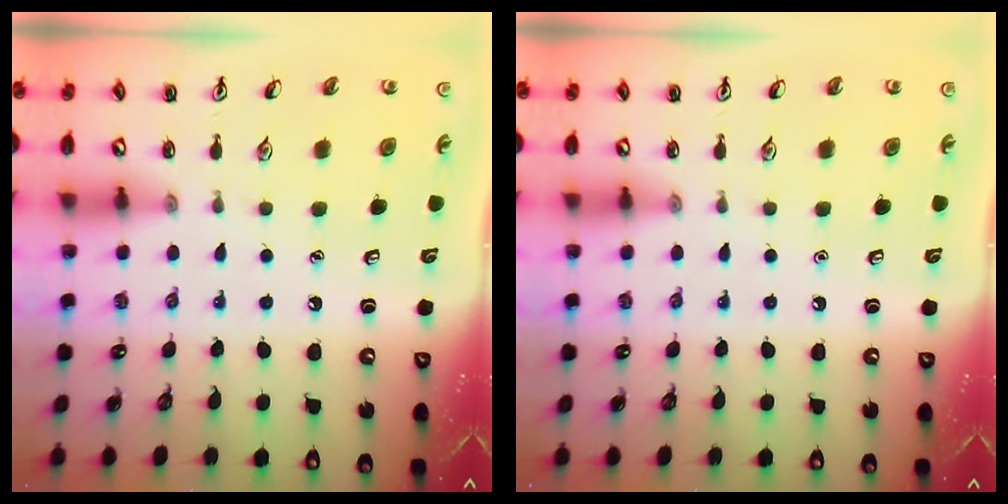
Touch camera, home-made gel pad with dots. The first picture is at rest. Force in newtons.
{"total": 0.0}